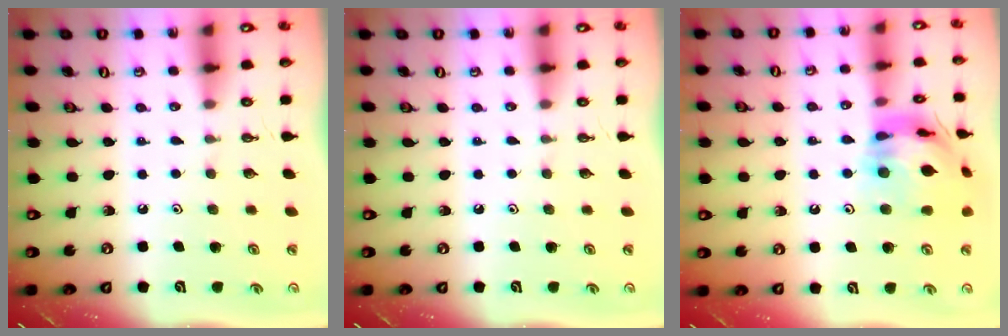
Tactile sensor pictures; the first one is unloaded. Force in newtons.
{"total": 0.0}
{"total": 17.0, "press": 16.9, "slide": 2.0}